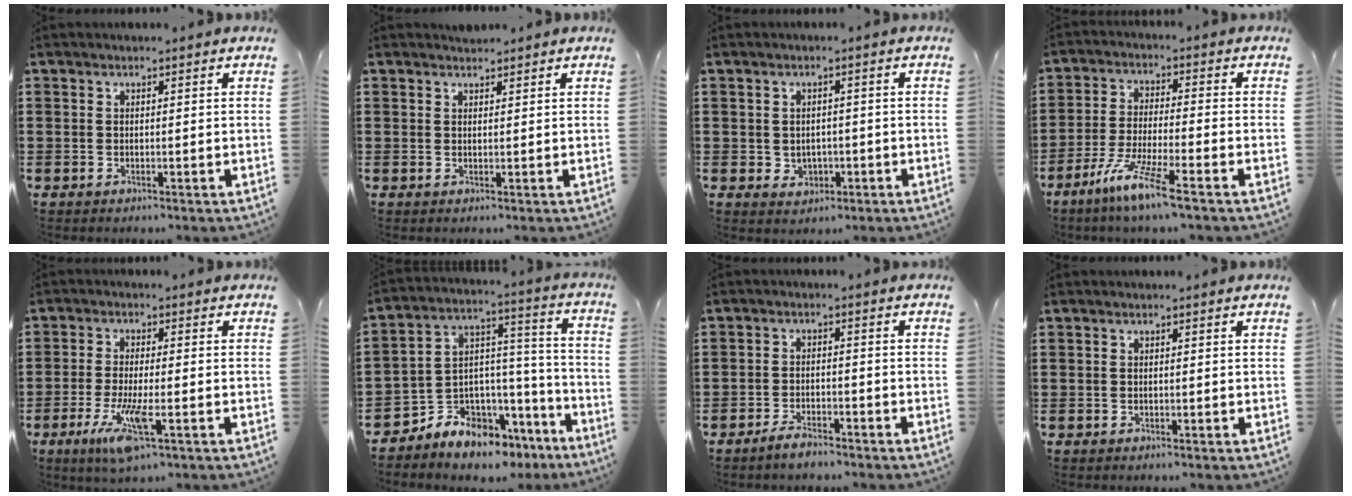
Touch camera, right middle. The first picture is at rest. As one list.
[{"total": 1.3, "force": [1.2, 0.2, -0.3], "torque": [0.001, 0.000, 0.024]}, {"total": 1.8, "force": [-0.1, 1.7, 0.7], "torque": [-0.012, 0.001, -0.007]}, {"total": 7.8, "force": [-5.8, -0.1, 5.2], "torque": [-0.115, -0.019, -0.113]}, {"total": 7.3, "force": [-3.0, 1.2, 6.5], "torque": [-0.144, -0.021, -0.056]}, {"total": 7.2, "force": [-6.6, 2.8, -0.8], "torque": [0.004, -0.004, -0.128]}, {"total": 3.0, "force": [-2.7, 0.5, 1.2], "torque": [-0.028, 0.000, -0.053]}, {"total": 0.0}]